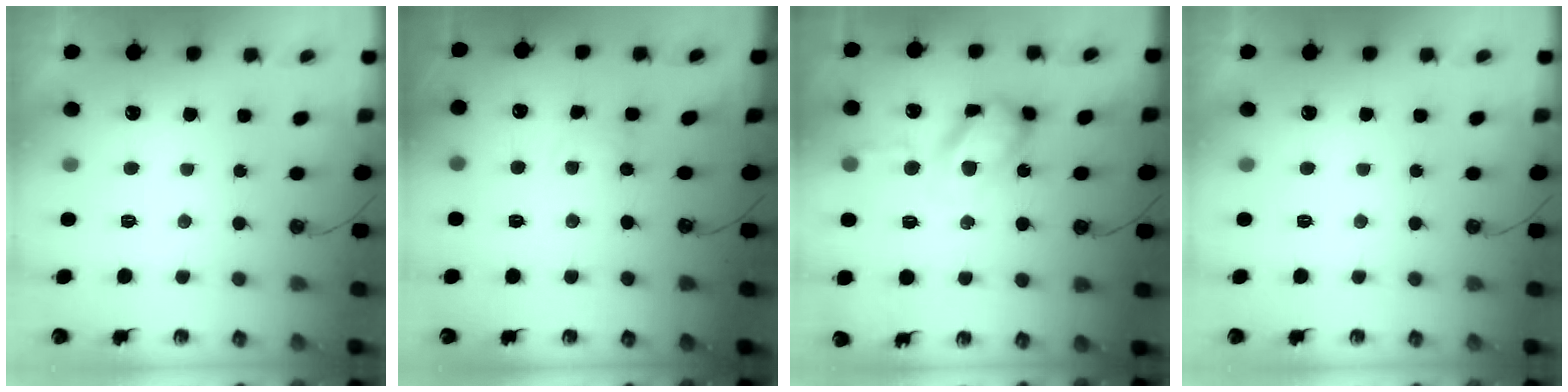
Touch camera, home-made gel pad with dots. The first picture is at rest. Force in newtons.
{"total": 1.9, "press": 1.9, "slide": 0.2}
{"total": 17.7, "press": 17.6, "slide": 1.5}
{"total": 0.0}